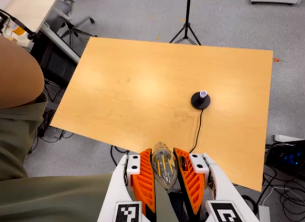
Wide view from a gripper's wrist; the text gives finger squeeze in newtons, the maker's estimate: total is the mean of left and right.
{"total": 19.3, "left": 21.0, "right": 17.5}